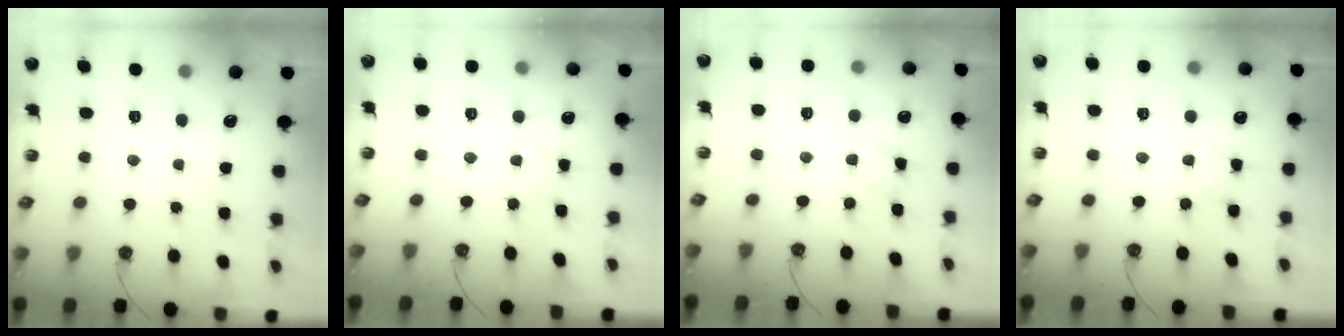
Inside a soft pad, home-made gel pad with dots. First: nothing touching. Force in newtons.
{"total": 1.4, "press": 1.4, "slide": 0.2}
{"total": 4.2, "press": 4.2, "slide": 0.1}
{"total": 2.9, "press": 2.9, "slide": 0.3}